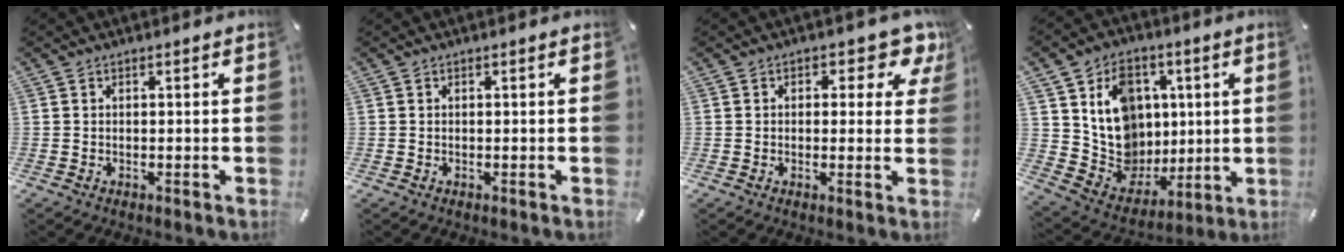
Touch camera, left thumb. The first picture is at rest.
{"total": 0.0}
{"total": 6.3, "force": [3.0, 3.7, 4.1], "torque": [-0.042, -0.018, 0.044]}
{"total": 16.4, "force": [2.9, 14.4, 7.2], "torque": [-0.118, -0.013, 0.075]}